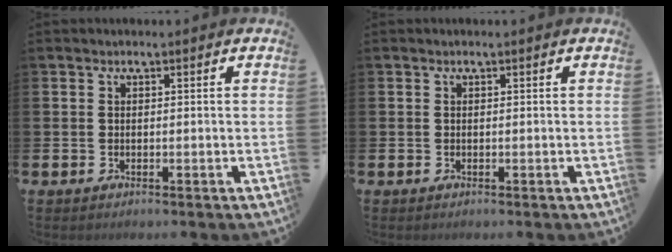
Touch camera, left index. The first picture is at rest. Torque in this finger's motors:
{"motor_torque": [-0.05, -0.19, 0.06, 0.02]}